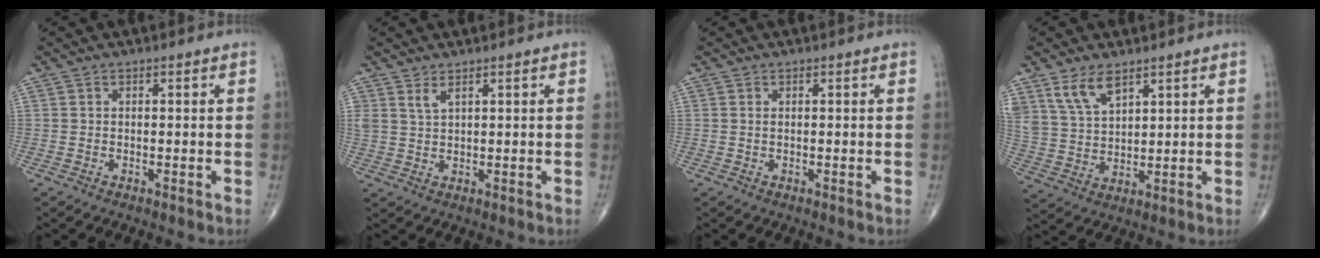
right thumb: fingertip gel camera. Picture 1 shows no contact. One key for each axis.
{"total": 2.2, "fx": 1.6, "fy": 0.7, "fz": 1.3, "tx": -0.026, "ty": -0.011, "tz": 0.039}
{"total": 0.0}
{"total": 7.5, "fx": 5.0, "fy": 3.5, "fz": 4.3, "tx": -0.076, "ty": -0.020, "tz": 0.108}